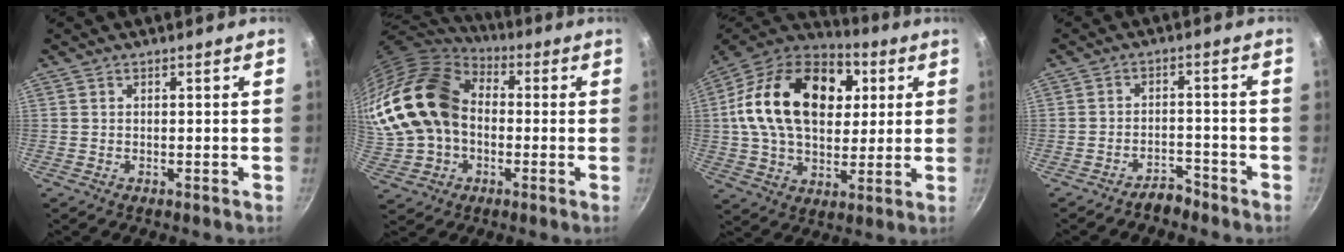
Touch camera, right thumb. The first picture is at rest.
{"total": 24.5, "force": [0.8, 18.2, 16.5], "torque": [-0.345, 0.045, 0.018]}
{"total": 26.6, "force": [5.9, 17.7, 18.9], "torque": [-0.307, 0.014, 0.087]}
{"total": 3.6, "force": [-3.2, 1.4, 0.9], "torque": [-0.002, 0.036, -0.050]}